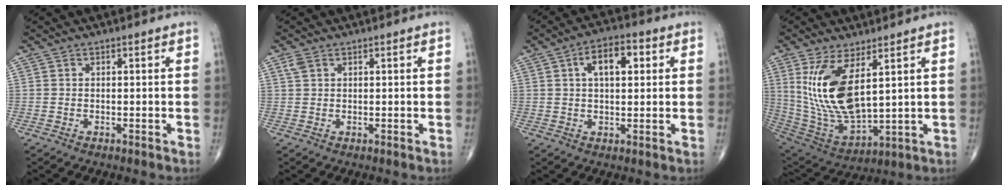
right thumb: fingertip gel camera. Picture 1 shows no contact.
{"total": 1.6, "force": [1.0, 0.9, 0.8], "torque": [-0.018, 0.006, 0.022]}
{"total": 8.0, "force": [2.3, 4.1, 6.5], "torque": [-0.090, 0.011, 0.032]}
{"total": 16.2, "force": [5.2, 7.0, 13.7], "torque": [-0.266, -0.031, 0.123]}